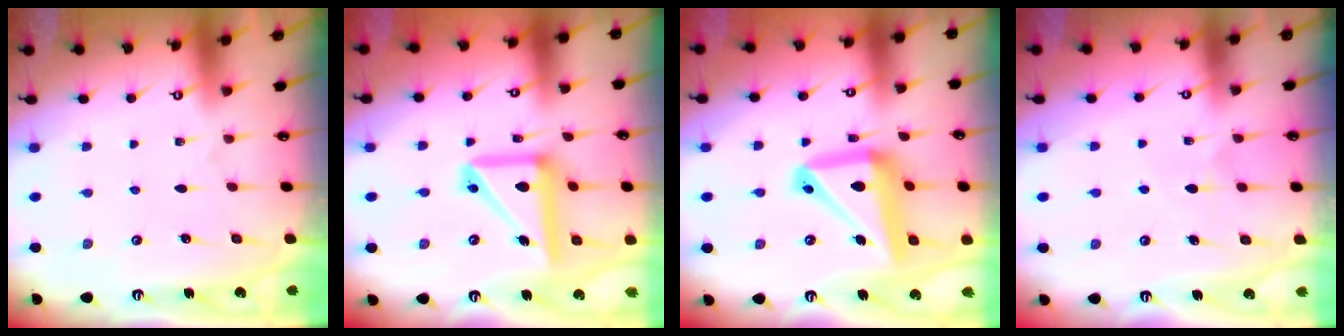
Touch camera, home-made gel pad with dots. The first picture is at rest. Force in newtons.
{"total": 14.8, "press": 14.6, "slide": 2.5}
{"total": 16.8, "press": 16.8, "slide": 1.7}
{"total": 4.7, "press": 4.6, "slide": 0.7}